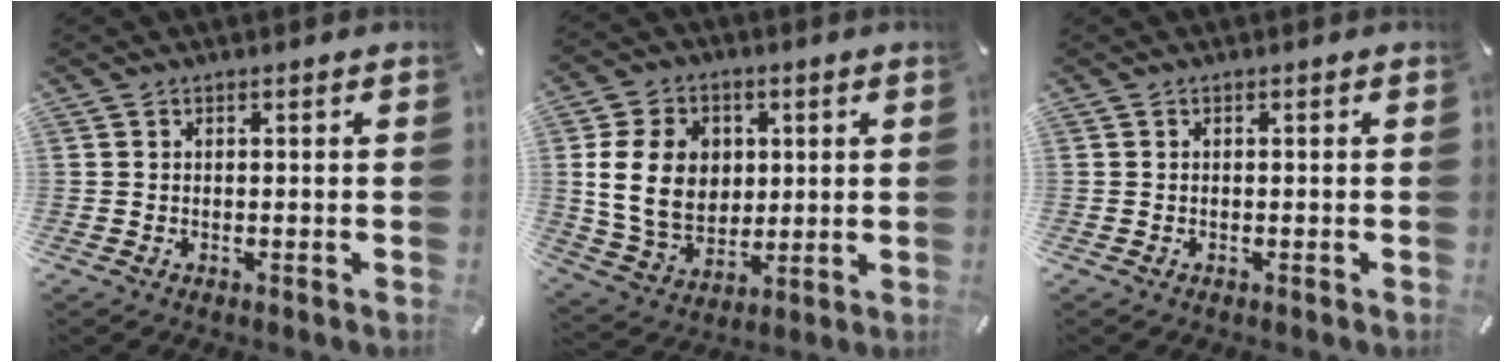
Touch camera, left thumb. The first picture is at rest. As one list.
[{"total": 13.9, "force": [2.0, 11.3, 7.9], "torque": [-0.168, 0.008, 0.036]}, {"total": 0.0}]